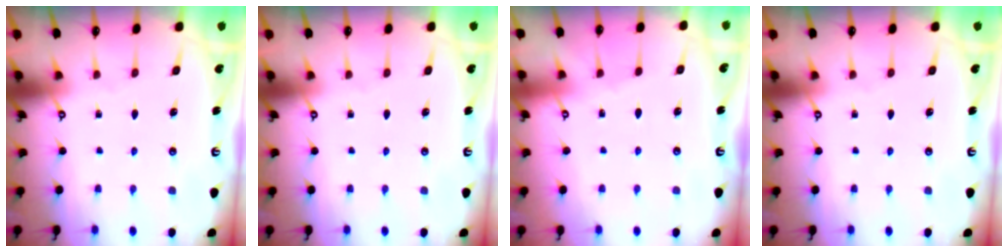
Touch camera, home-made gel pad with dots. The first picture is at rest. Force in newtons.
{"total": 0.0}
{"total": 2.4, "press": 2.4, "slide": 0.4}
{"total": 0.0}